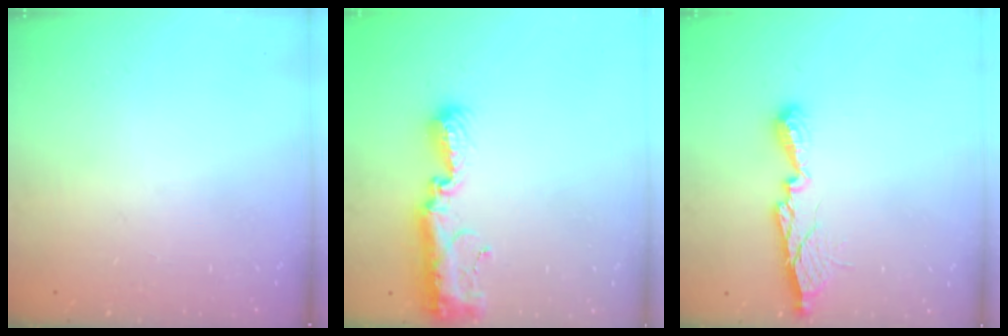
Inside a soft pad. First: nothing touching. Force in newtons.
{"total": 11.5, "press": 11.4, "slide": 0.9}
{"total": 11.0, "press": 11.0, "slide": 0.4}